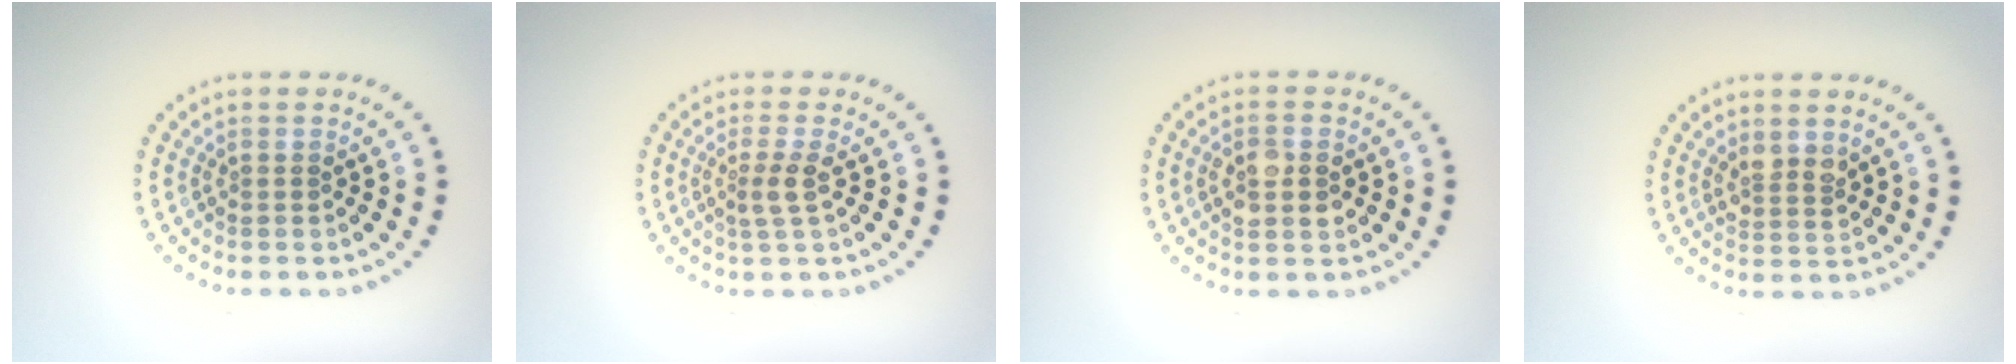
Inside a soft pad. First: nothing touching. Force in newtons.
{"total": 1.8, "press": 1.4, "slide": 1.1}
{"total": 2.7, "press": 2.7, "slide": 0.2}
{"total": 1.8, "press": 1.5, "slide": 1.0}